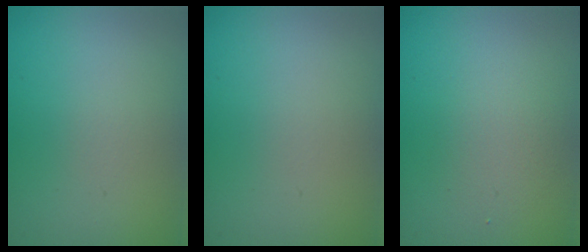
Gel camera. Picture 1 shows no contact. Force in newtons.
{"total": 0.0}
{"total": 1.9, "press": 1.9, "slide": 0.1}